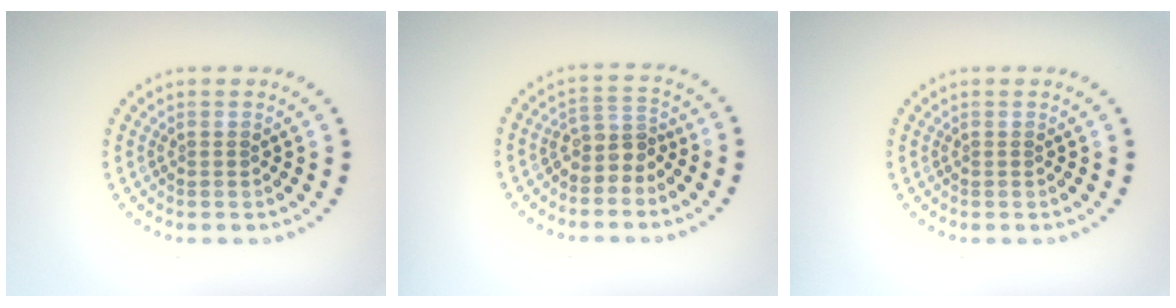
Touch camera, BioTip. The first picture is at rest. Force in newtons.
{"total": 2.6, "press": 2.0, "slide": 1.7}
{"total": 0.0}